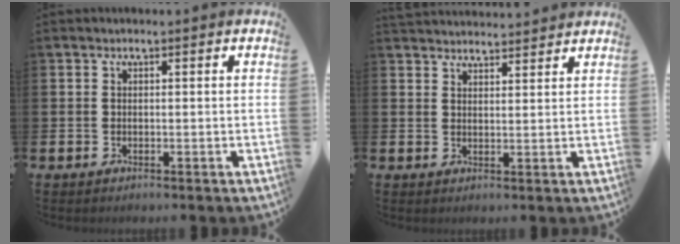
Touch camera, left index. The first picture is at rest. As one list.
[{"total": 2.9, "force": [2.9, 0.3, -0.2], "torque": [-0.002, -0.017, 0.054]}]